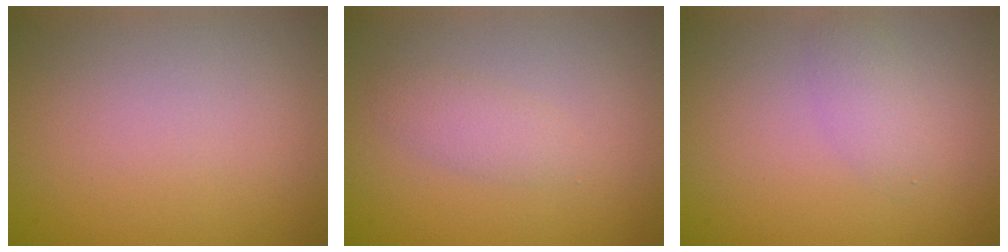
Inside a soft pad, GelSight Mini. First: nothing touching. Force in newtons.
{"total": 1.6, "press": 1.6, "slide": 0.0}
{"total": 1.6, "press": 1.6, "slide": 0.1}